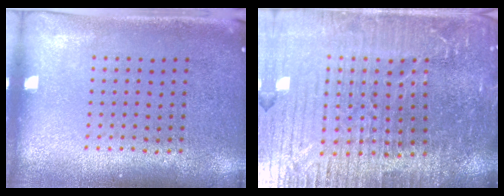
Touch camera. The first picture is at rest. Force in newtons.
{"total": 5.9, "press": 5.3, "slide": 2.6}